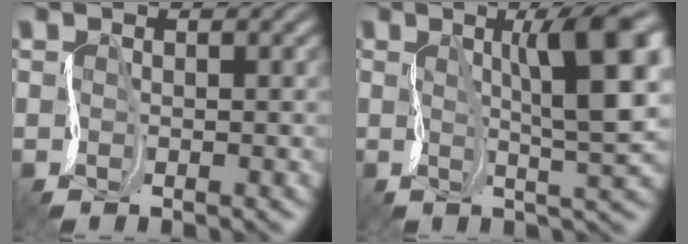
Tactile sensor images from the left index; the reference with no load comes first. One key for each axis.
{"total": 7.0, "fx": 2.1, "fy": 1.1, "fz": 6.6, "tx": -0.096, "ty": 0.018, "tz": 0.033}